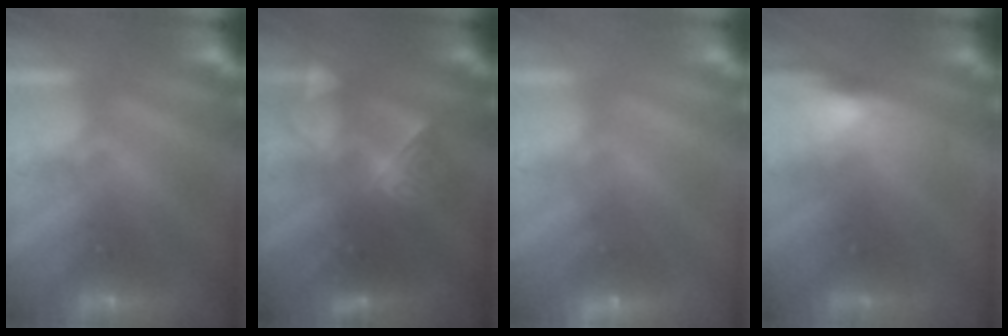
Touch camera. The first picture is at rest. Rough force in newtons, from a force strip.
{"total": 2.6}
{"total": 2.4}
{"total": 8.9}